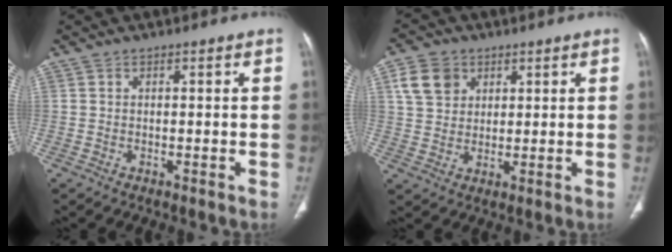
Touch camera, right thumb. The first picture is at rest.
{"total": 7.5, "force": [3.3, 5.9, 3.3], "torque": [-0.039, -0.006, 0.063]}